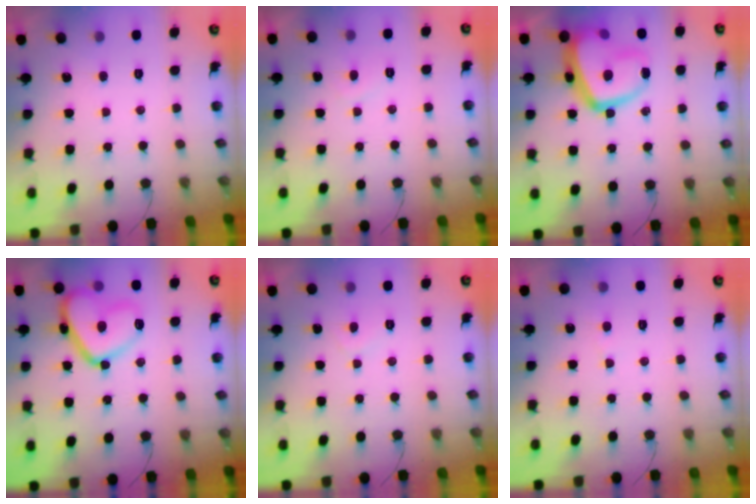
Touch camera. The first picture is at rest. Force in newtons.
{"total": 0.8, "press": 0.5, "slide": 0.6}
{"total": 20.4, "press": 20.3, "slide": 2.1}
{"total": 15.4, "press": 15.3, "slide": 1.4}
{"total": 2.0, "press": 1.9, "slide": 0.6}
{"total": 2.4, "press": 2.4, "slide": 0.2}